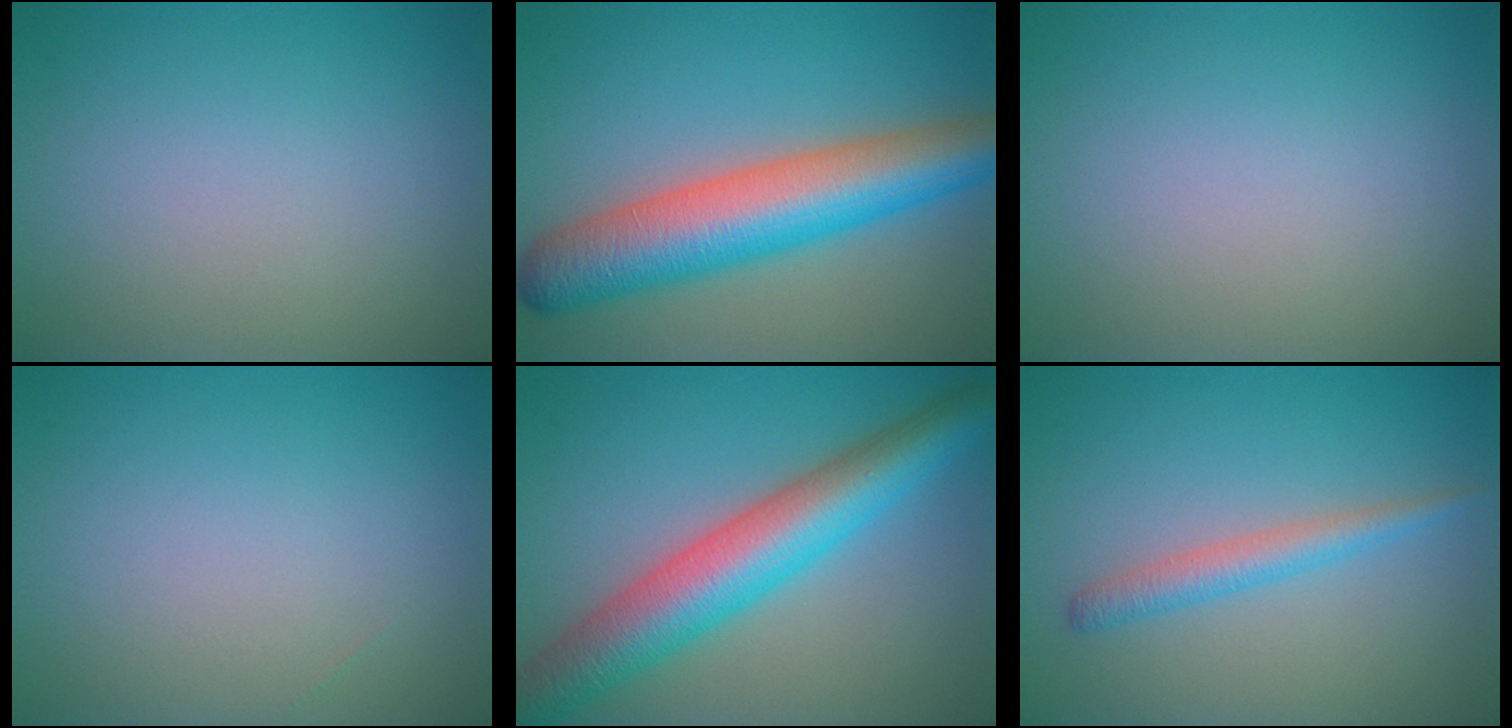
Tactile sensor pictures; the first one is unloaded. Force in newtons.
{"total": 9.6, "press": 9.6, "slide": 0.3}
{"total": 0.0}
{"total": 0.0}
{"total": 8.5, "press": 8.5, "slide": 0.2}
{"total": 2.2, "press": 2.2, "slide": 0.1}